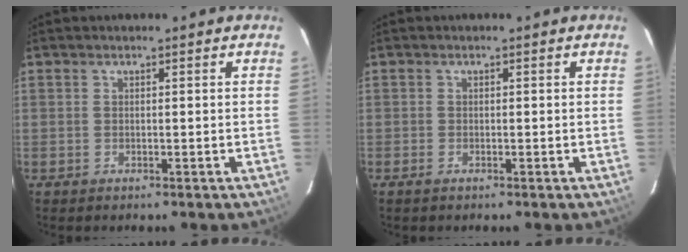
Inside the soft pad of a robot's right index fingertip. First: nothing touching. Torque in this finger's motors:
{"motor_torque": [0.10, 0.11, 0.04, 0.01]}